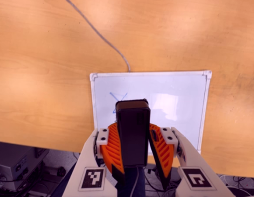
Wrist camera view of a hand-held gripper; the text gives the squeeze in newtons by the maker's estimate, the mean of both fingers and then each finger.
{"total": 9.6, "left": 10.2, "right": 9.1}